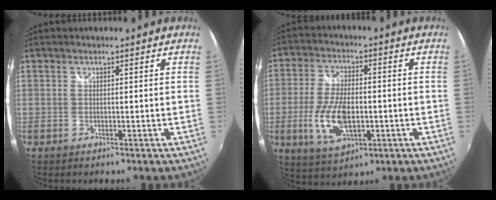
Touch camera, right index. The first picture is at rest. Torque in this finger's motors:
{"motor_torque": [0.43, -0.07, 0.32, 0.11]}